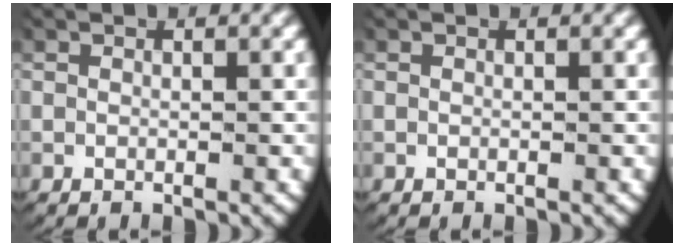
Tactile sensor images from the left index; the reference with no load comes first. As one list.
[{"total": 0.0}]